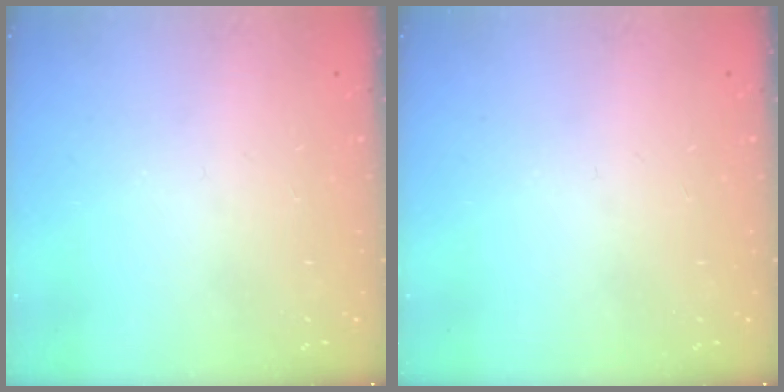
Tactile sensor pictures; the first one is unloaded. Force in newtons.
{"total": 0.0}